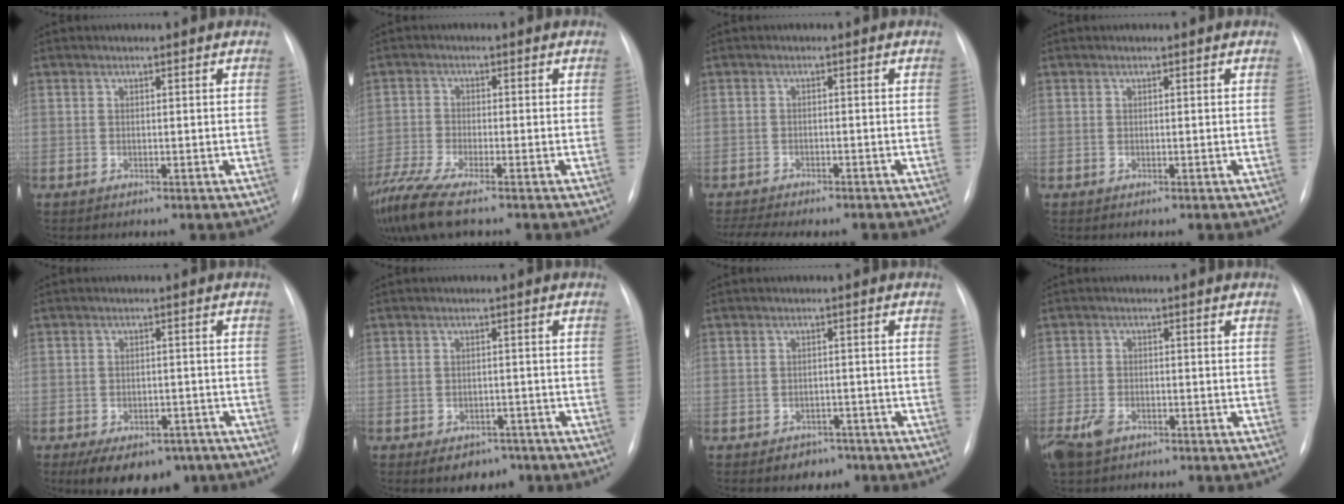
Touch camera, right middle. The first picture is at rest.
{"total": 9.3, "force": [-7.2, 0.9, 5.7], "torque": [-0.119, -0.022, -0.133]}
{"total": 9.8, "force": [-8.6, 2.4, 4.0], "torque": [-0.060, 0.000, -0.116]}
{"total": 0.0}
{"total": 10.8, "force": [-7.3, 5.9, 5.3], "torque": [-0.082, 0.007, -0.103]}
{"total": 5.0, "force": [-3.3, 3.3, 1.9], "torque": [-0.017, 0.009, -0.037]}
{"total": 3.4, "force": [-2.2, 2.4, 0.9], "torque": [-0.006, 0.011, -0.020]}
{"total": 5.7, "force": [-3.4, 3.5, 2.9], "torque": [-0.067, -0.006, -0.057]}